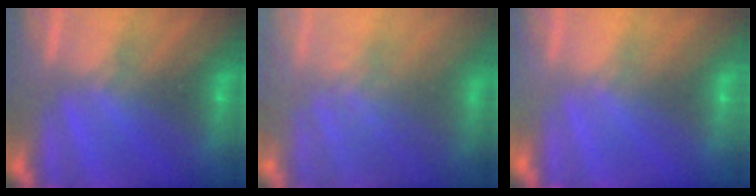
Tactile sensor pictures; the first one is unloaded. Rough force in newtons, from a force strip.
{"total": 9.8}
{"total": 10.8}